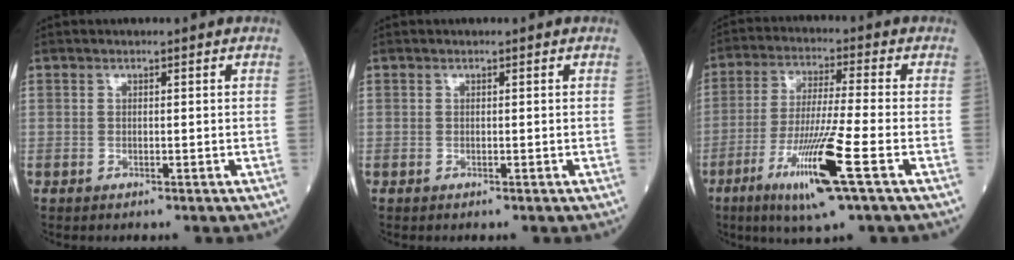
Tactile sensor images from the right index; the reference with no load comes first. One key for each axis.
{"total": 0.0}
{"total": 12.7, "fx": -5.3, "fy": -0.7, "fz": 11.5, "tx": -0.228, "ty": -0.026, "tz": -0.100}